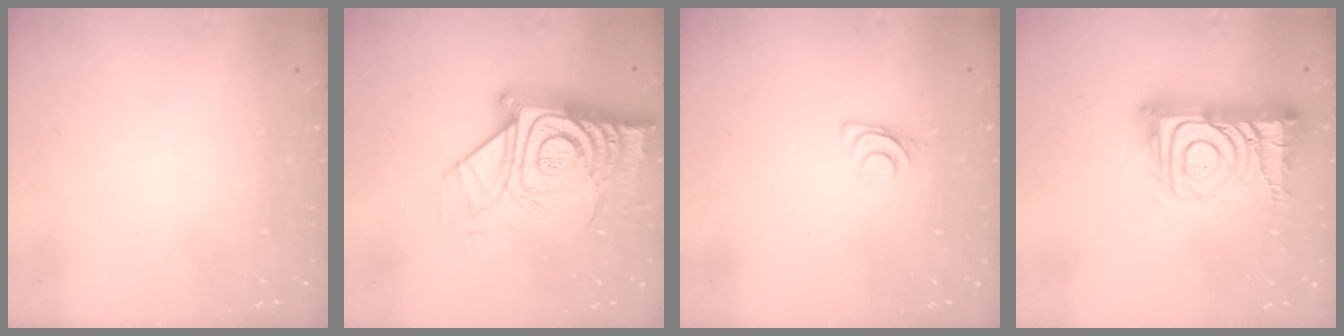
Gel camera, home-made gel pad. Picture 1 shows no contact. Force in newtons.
{"total": 22.0, "press": 21.9, "slide": 1.7}
{"total": 6.5, "press": 6.5, "slide": 0.7}
{"total": 17.6, "press": 17.5, "slide": 1.6}